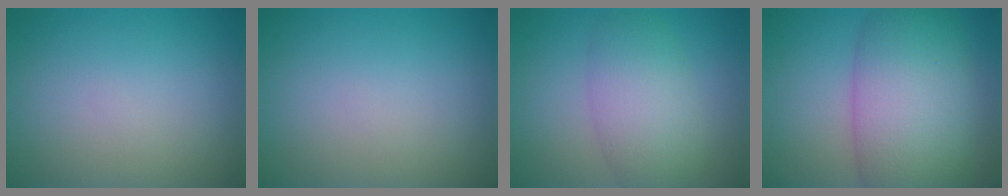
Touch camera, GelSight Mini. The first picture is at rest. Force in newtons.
{"total": 0.0}
{"total": 5.2, "press": 5.2, "slide": 0.1}
{"total": 10.6, "press": 10.6, "slide": 0.3}